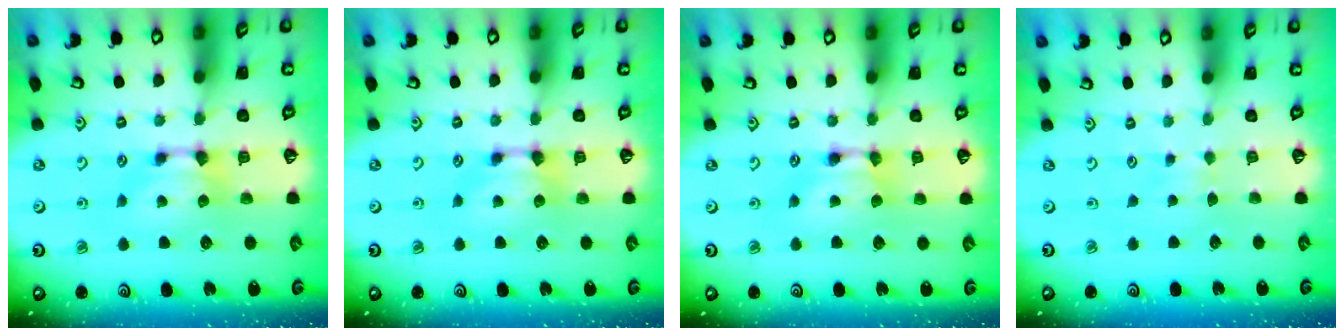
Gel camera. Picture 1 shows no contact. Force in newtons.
{"total": 0.0}
{"total": 1.6, "press": 1.6, "slide": 0.2}
{"total": 3.3, "press": 3.3, "slide": 0.3}